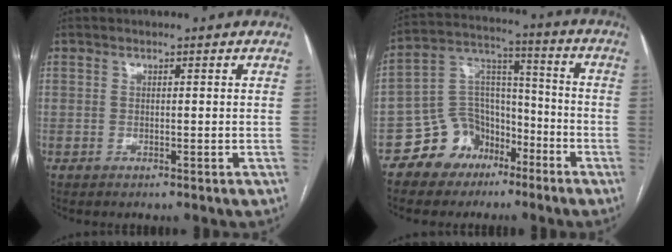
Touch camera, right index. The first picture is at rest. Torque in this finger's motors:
{"motor_torque": [0.90, -0.87, 0.28, -0.01]}